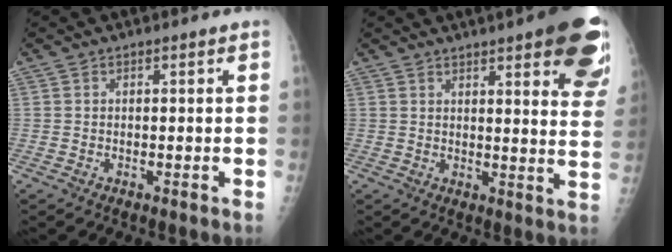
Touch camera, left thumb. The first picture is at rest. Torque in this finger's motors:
{"motor_torque": [1.91, 1.65, 1.34, -1.24, 0.31]}